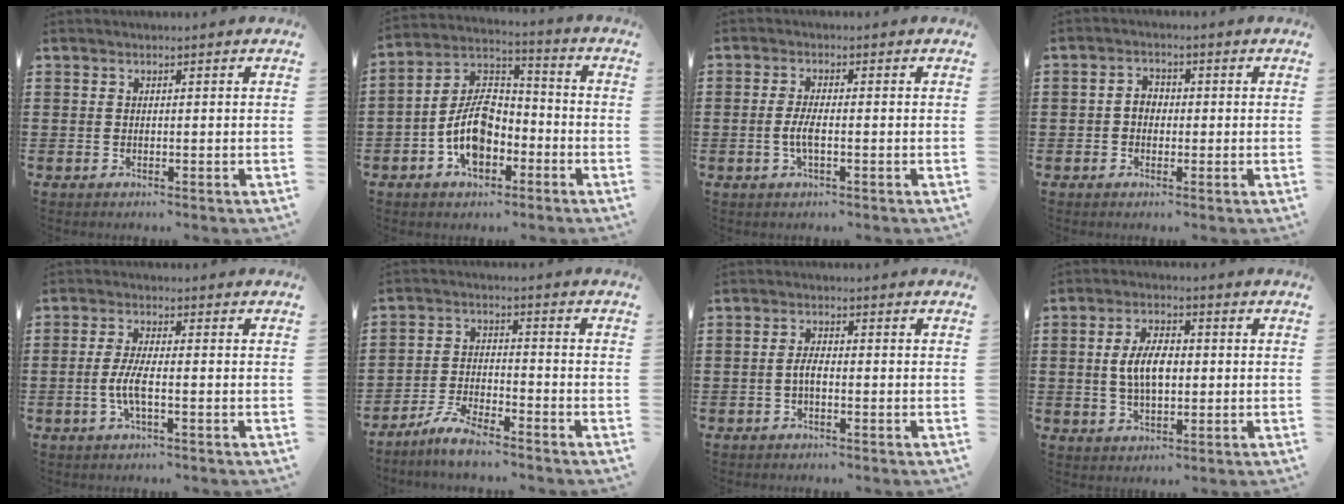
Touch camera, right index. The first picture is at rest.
{"total": 9.1, "force": [-3.6, 5.3, 6.5], "torque": [-0.152, 0.007, -0.072]}
{"total": 3.2, "force": [-0.8, 0.5, 3.1], "torque": [-0.070, -0.008, -0.018]}
{"total": 2.4, "force": [-0.4, 1.8, 1.5], "torque": [-0.031, 0.007, -0.010]}
{"total": 4.4, "force": [-1.3, 0.7, 4.1], "torque": [-0.100, -0.011, -0.033]}
{"total": 5.3, "force": [-4.7, 0.7, 2.2], "torque": [-0.059, -0.001, -0.094]}
{"total": 2.3, "force": [-0.7, 0.8, 2.1], "torque": [-0.046, 0.000, -0.016]}
{"total": 6.2, "force": [0.2, 3.1, 5.4], "torque": [-0.111, 0.002, -0.005]}